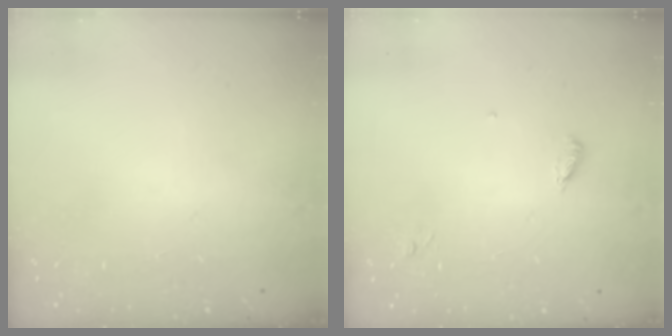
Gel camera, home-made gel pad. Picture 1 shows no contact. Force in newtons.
{"total": 4.0, "press": 4.0, "slide": 0.4}